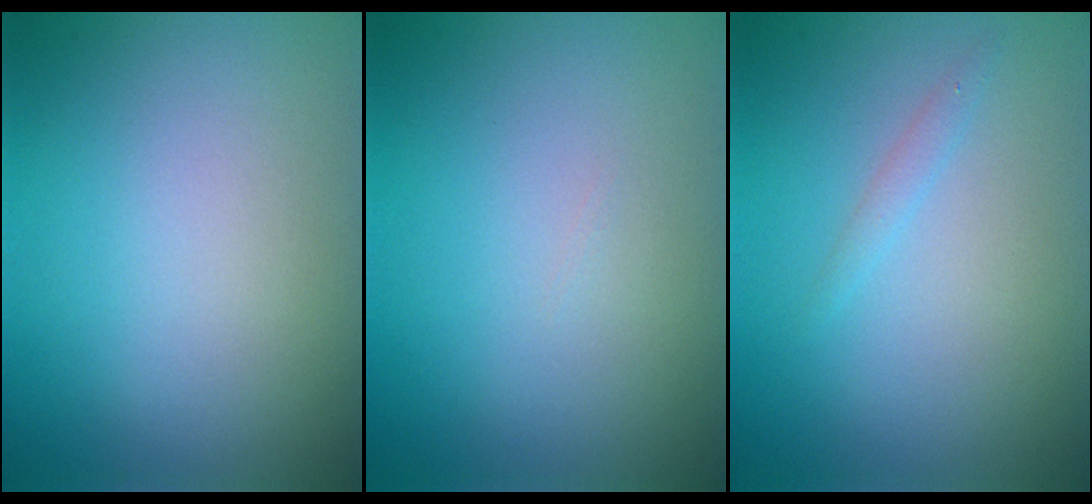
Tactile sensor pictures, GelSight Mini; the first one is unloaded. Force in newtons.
{"total": 0.0}
{"total": 0.8, "press": 0.8, "slide": 0.1}